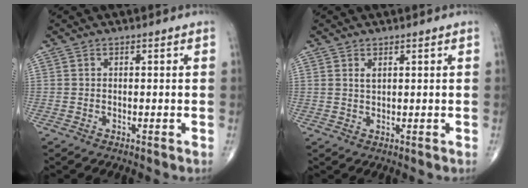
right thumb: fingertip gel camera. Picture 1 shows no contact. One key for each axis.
{"total": 1.3, "fx": 0.7, "fy": 0.6, "fz": 0.9, "tx": -0.014, "ty": -0.001, "tz": 0.017}